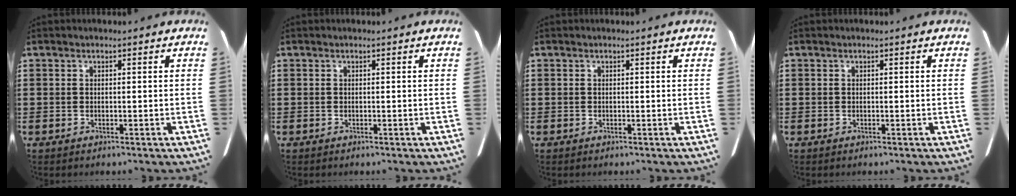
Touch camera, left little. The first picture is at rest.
{"total": 0.0}
{"total": 0.0}
{"total": 0.0}